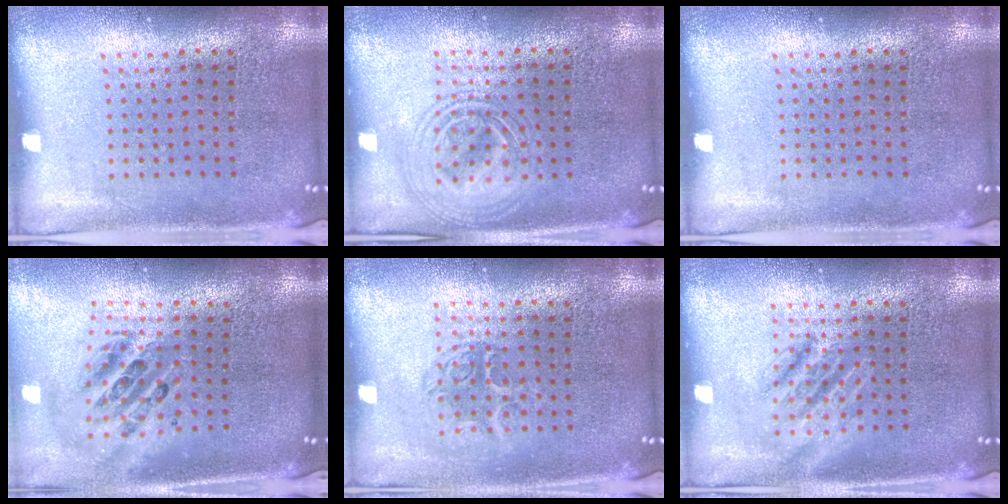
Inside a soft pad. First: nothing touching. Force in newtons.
{"total": 2.8, "press": 2.8, "slide": 0.3}
{"total": 0.0}
{"total": 2.4, "press": 1.8, "slide": 1.5}
{"total": 1.3, "press": 1.0, "slide": 0.7}
{"total": 2.6, "press": 2.5, "slide": 0.3}